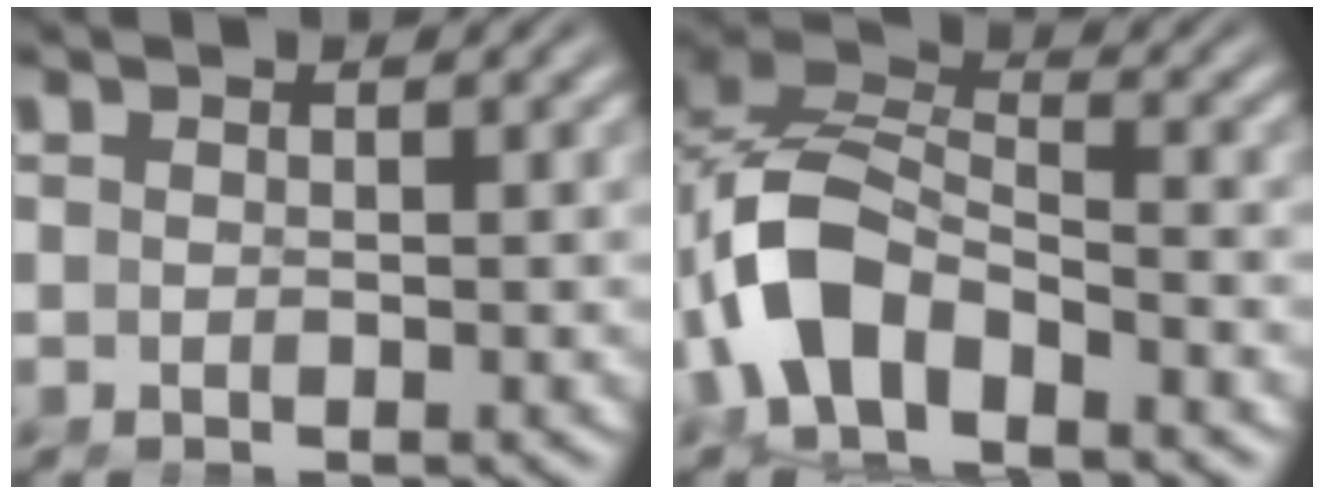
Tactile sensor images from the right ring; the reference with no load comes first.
{"total": 8.7, "force": [-2.0, 6.9, 5.0], "torque": [-0.147, -0.022, -0.039]}